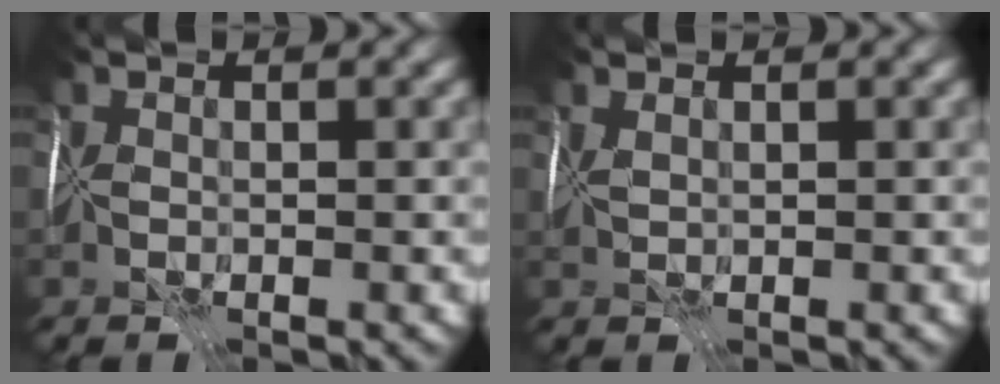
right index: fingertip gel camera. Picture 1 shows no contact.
{"total": 0.7, "force": [0.5, 0.2, 0.5], "torque": [-0.016, 0.004, 0.013]}